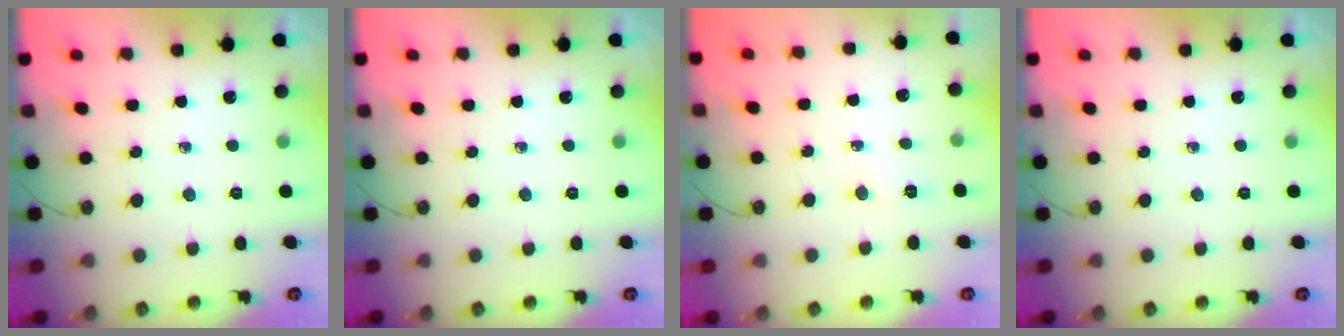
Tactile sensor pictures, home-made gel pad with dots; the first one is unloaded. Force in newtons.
{"total": 0.0}
{"total": 5.3, "press": 5.2, "slide": 0.7}
{"total": 0.0}